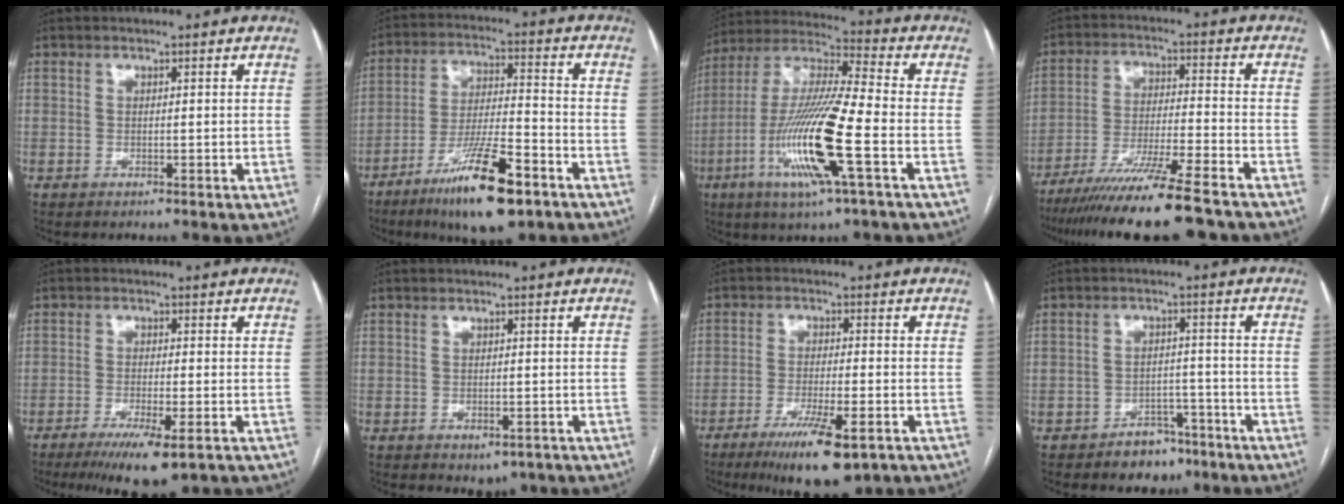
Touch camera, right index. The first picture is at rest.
{"total": 14.3, "force": [-8.6, 2.2, 11.2], "torque": [-0.203, -0.022, -0.148]}
{"total": 17.9, "force": [-5.8, 0.8, 16.9], "torque": [-0.346, -0.016, -0.111]}
{"total": 15.9, "force": [-12.8, -0.2, 9.4], "torque": [-0.169, -0.045, -0.212]}
{"total": 8.0, "force": [-4.9, 1.1, 6.3], "torque": [-0.100, -0.020, -0.074]}
{"total": 2.7, "force": [-1.5, 1.7, 1.4], "torque": [-0.010, 0.000, -0.009]}
{"total": 10.9, "force": [-6.5, 1.7, 8.5], "torque": [-0.141, -0.023, -0.099]}
{"total": 5.2, "force": [-3.6, 3.4, 1.6], "torque": [-0.015, 0.015, -0.048]}